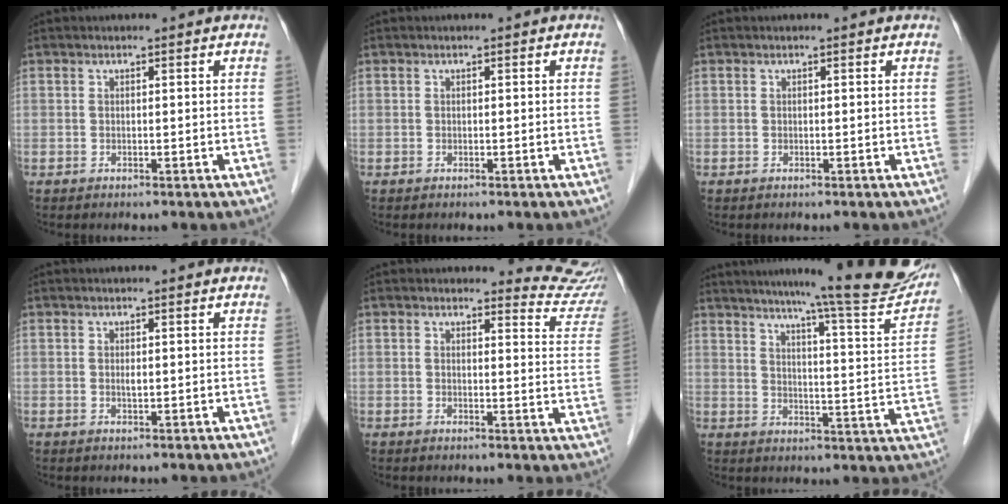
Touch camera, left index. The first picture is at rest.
{"total": 0.0}
{"total": 0.0}
{"total": 0.9, "force": [0.2, 0.3, 0.8], "torque": [-0.019, -0.001, 0.003]}
{"total": 7.2, "force": [7.1, 1.0, -0.5], "torque": [0.021, -0.065, 0.049]}
{"total": 21.1, "force": [18.8, 0.1, 9.6], "torque": [-0.132, -0.062, 0.231]}